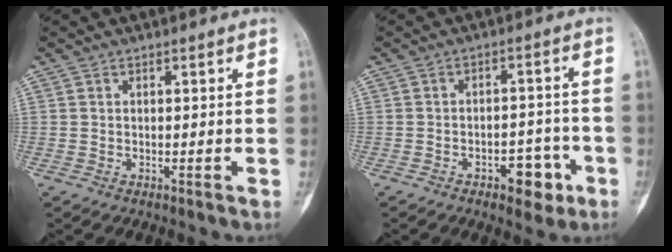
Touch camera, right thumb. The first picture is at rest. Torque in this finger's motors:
{"motor_torque": [0.05, 0.11, 0.38, -0.27, 0.01]}